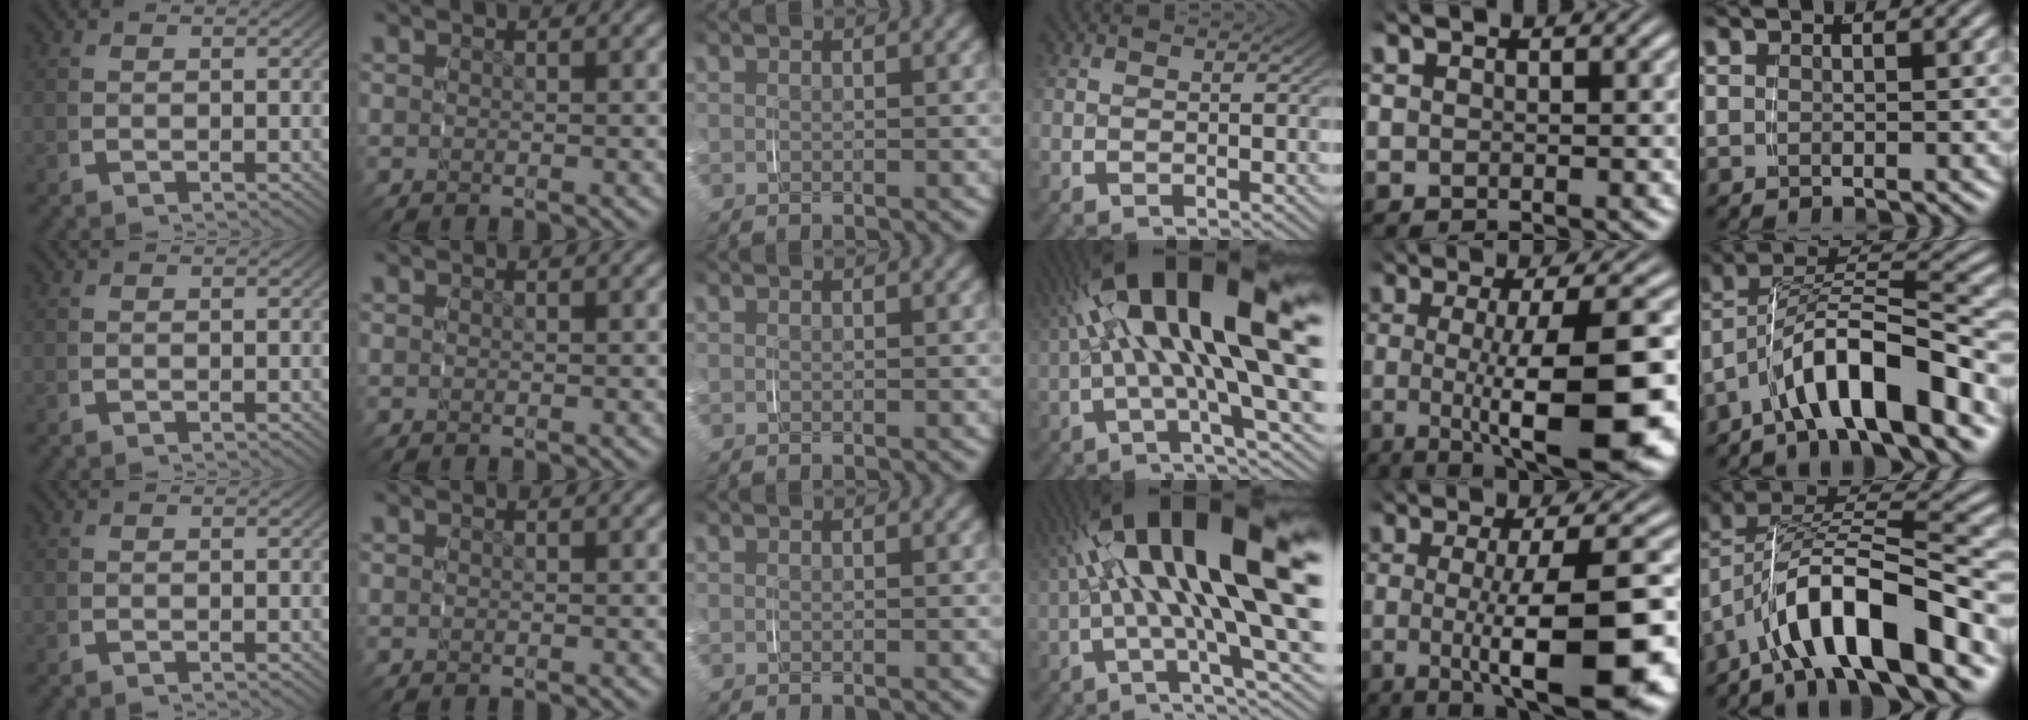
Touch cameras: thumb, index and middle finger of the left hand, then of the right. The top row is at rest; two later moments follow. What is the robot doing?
{"motion": "grasp_and_lifting", "object": "glasses case"}